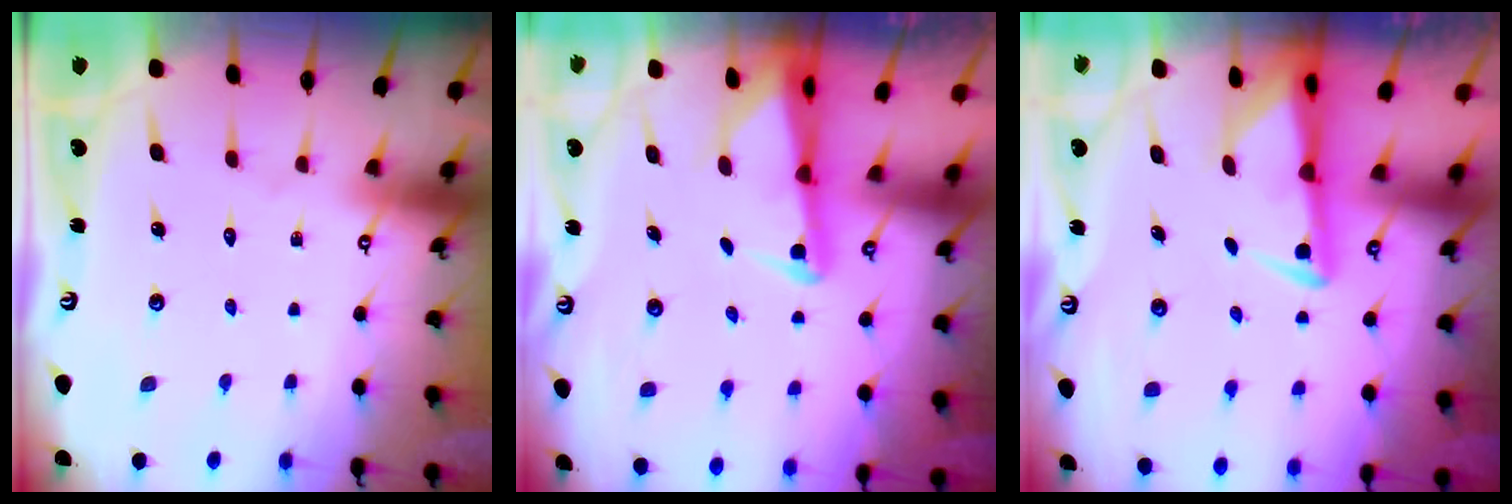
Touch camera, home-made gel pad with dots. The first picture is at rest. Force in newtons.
{"total": 2.7, "press": 2.7, "slide": 0.5}
{"total": 3.2, "press": 3.1, "slide": 0.7}